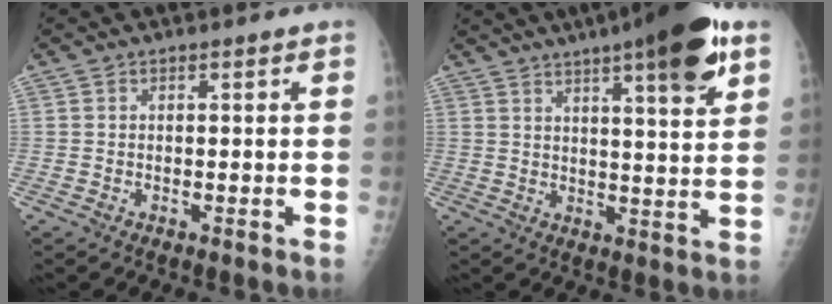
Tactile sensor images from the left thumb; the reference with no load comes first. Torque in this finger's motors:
{"motor_torque": [2.32, 1.44, 1.50, -1.14, 0.19]}